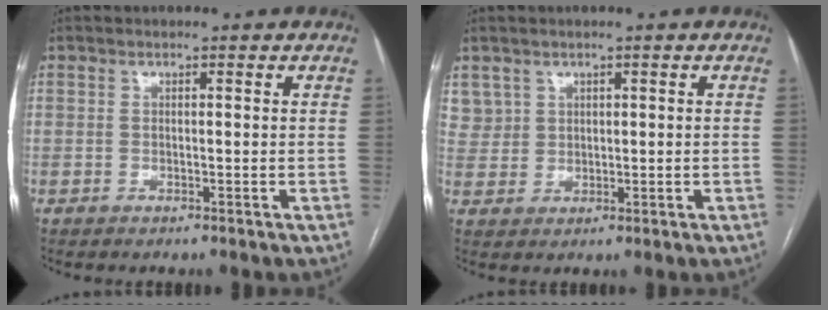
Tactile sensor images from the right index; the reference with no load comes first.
{"total": 3.2, "force": [1.8, 2.6, -0.1], "torque": [0.011, 0.011, 0.038]}